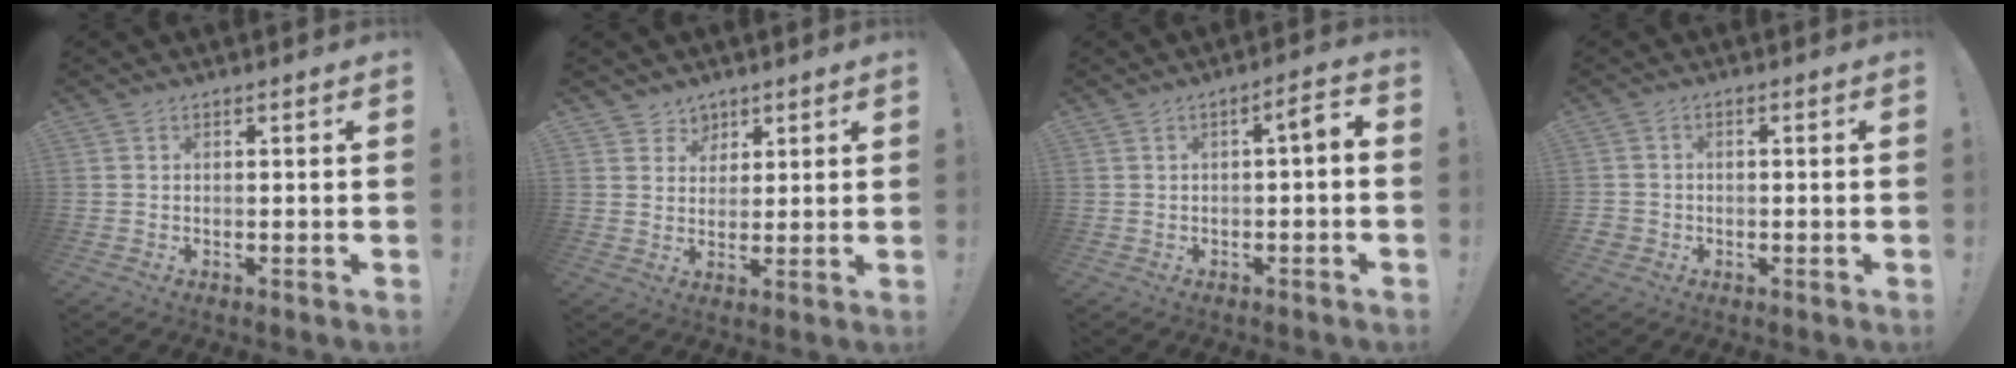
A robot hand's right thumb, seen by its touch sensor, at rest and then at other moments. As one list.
[{"total": 5.0, "force": [3.0, 4.0, 0.0], "torque": [0.010, -0.030, 0.056]}, {"total": 3.7, "force": [-0.8, 0.7, 3.6], "torque": [-0.049, 0.000, -0.018]}, {"total": 2.1, "force": [-0.8, 1.8, 0.8], "torque": [-0.013, 0.004, -0.014]}]